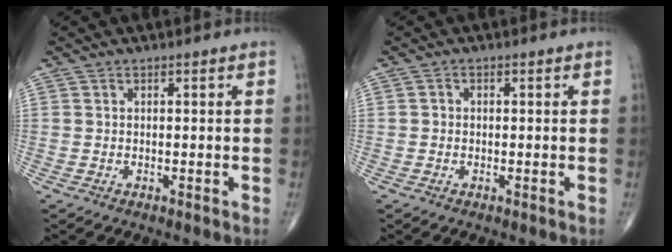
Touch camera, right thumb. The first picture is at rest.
{"total": 0.7, "force": [-0.1, 0.6, 0.3], "torque": [0.000, 0.002, -0.004]}